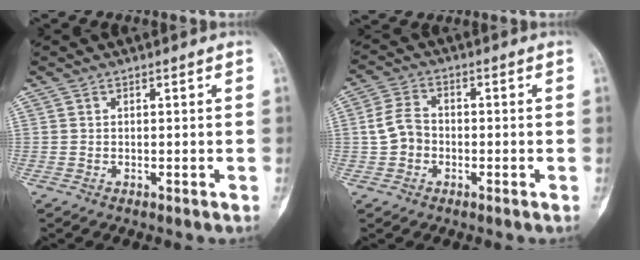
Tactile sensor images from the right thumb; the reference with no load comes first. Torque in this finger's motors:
{"motor_torque": [0.48, 0.37, 0.39, -0.27, 0.22]}